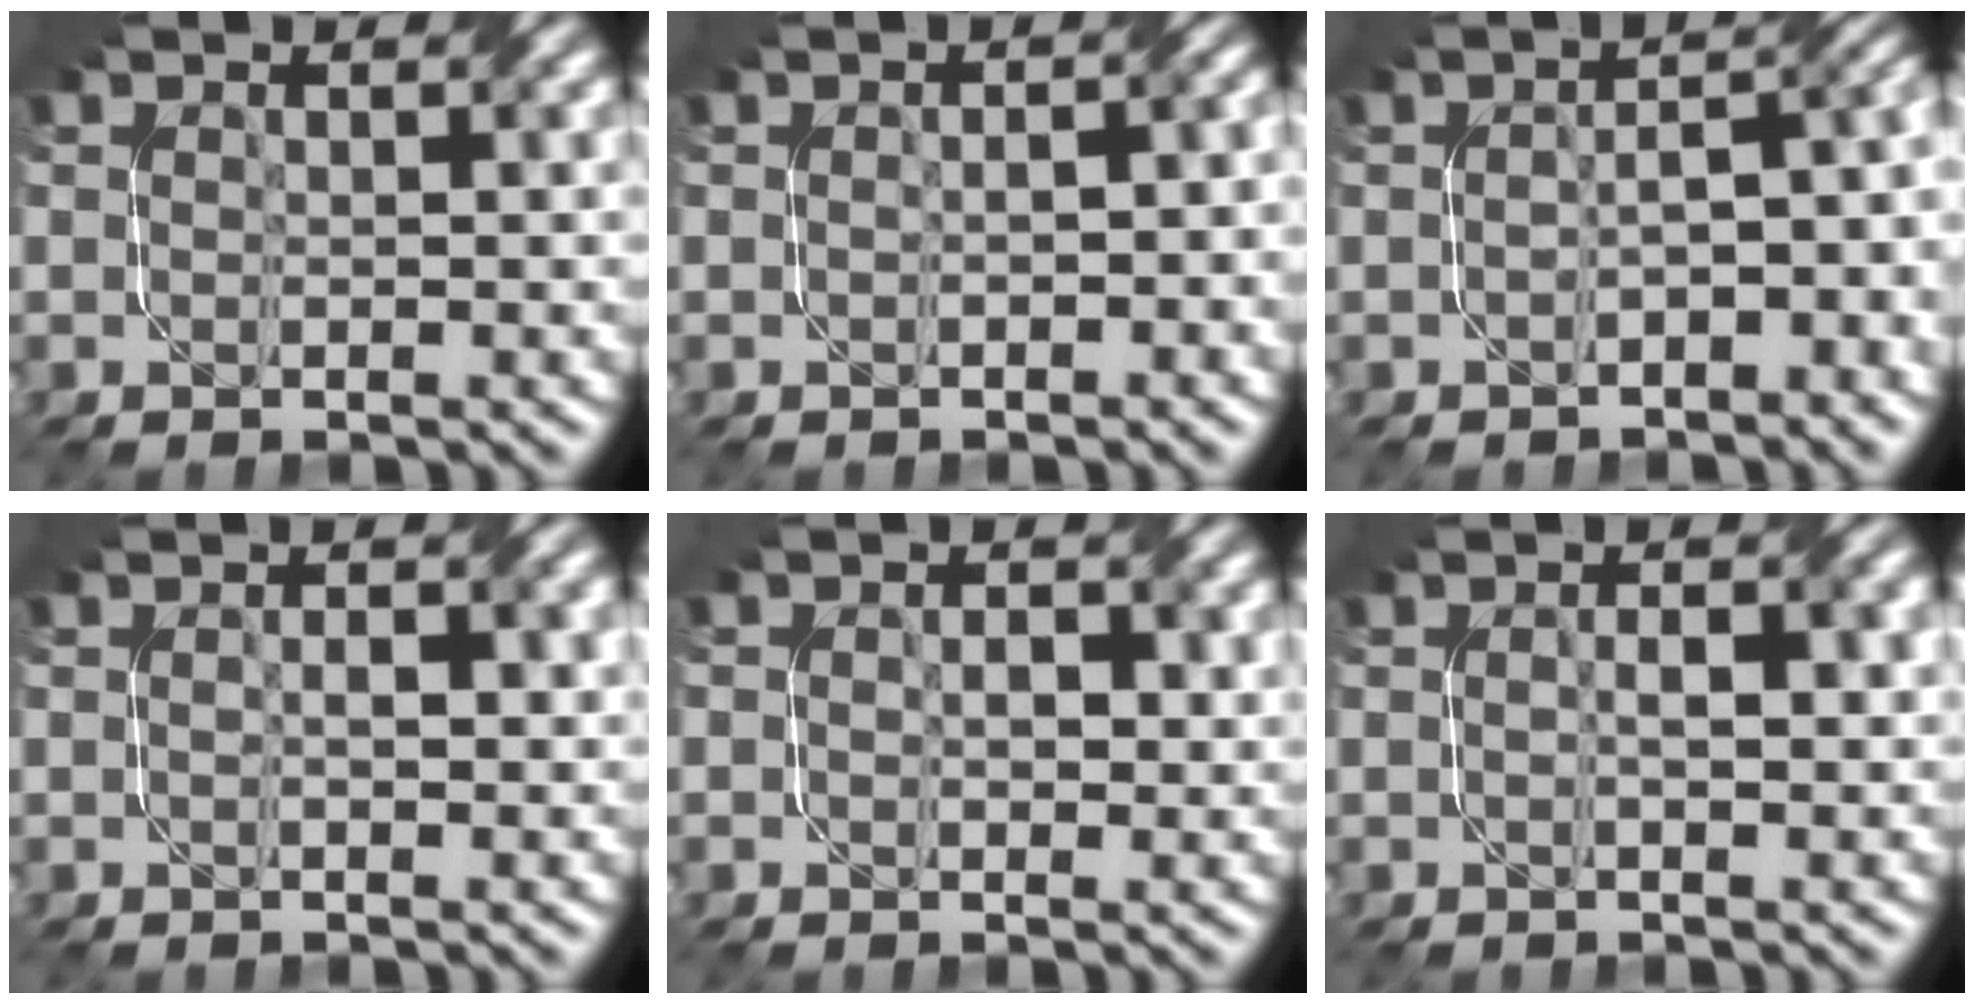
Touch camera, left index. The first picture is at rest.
{"total": 2.3, "force": [-0.3, 1.0, 2.0], "torque": [-0.027, -0.001, 0.000]}
{"total": 5.7, "force": [-1.7, 2.5, 4.8], "torque": [-0.055, 0.007, -0.025]}
{"total": 1.5, "force": [0.0, 0.4, 1.4], "torque": [-0.024, 0.004, 0.000]}
{"total": 1.6, "force": [-0.1, 1.0, 1.2], "torque": [-0.018, 0.000, -0.003]}
{"total": 2.1, "force": [0.0, 0.6, 2.1], "torque": [-0.030, 0.000, -0.003]}